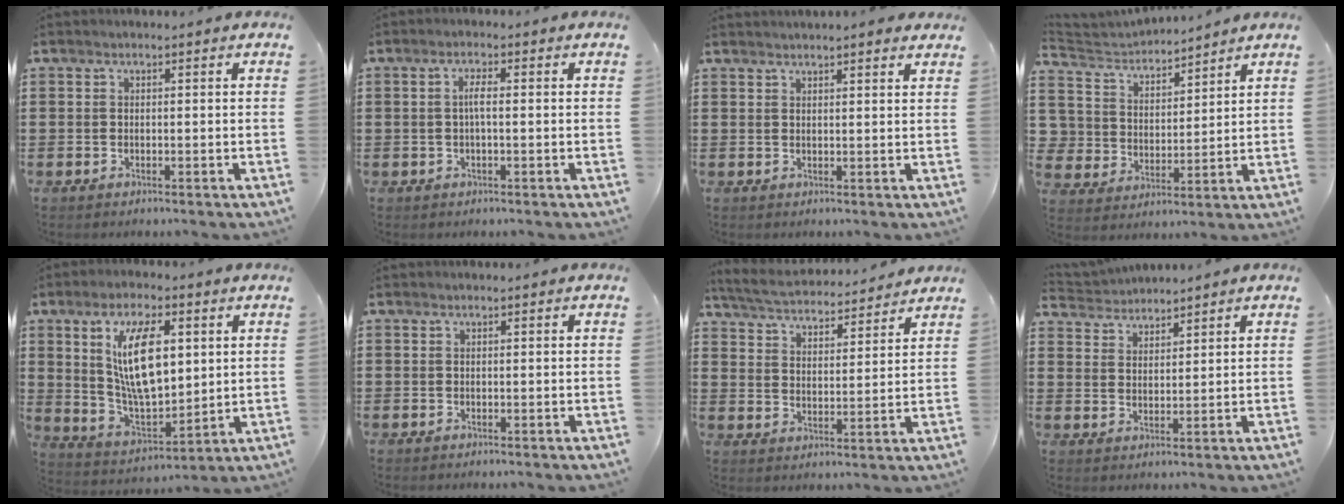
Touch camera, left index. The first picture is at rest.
{"total": 2.3, "force": [-0.1, 0.5, 2.3], "torque": [-0.050, -0.001, -0.006]}
{"total": 1.9, "force": [1.8, 0.0, 0.5], "torque": [-0.012, 0.002, 0.035]}
{"total": 4.7, "force": [4.0, 2.3, -0.8], "torque": [-0.021, -0.036, 0.069]}
{"total": 12.4, "force": [3.9, 5.5, 10.4], "torque": [-0.202, 0.003, 0.066]}
{"total": 0.0}
{"total": 4.7, "force": [4.6, 0.2, 0.7], "torque": [-0.039, -0.031, 0.077]}
{"total": 3.1, "force": [3.0, 0.8, -0.5], "torque": [-0.005, -0.010, 0.055]}